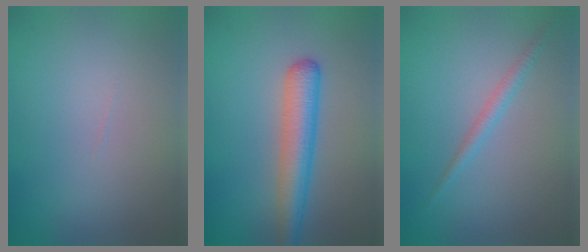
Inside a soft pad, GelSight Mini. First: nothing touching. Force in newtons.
{"total": 4.3, "press": 4.3, "slide": 0.1}
{"total": 1.3, "press": 1.3, "slide": 0.0}